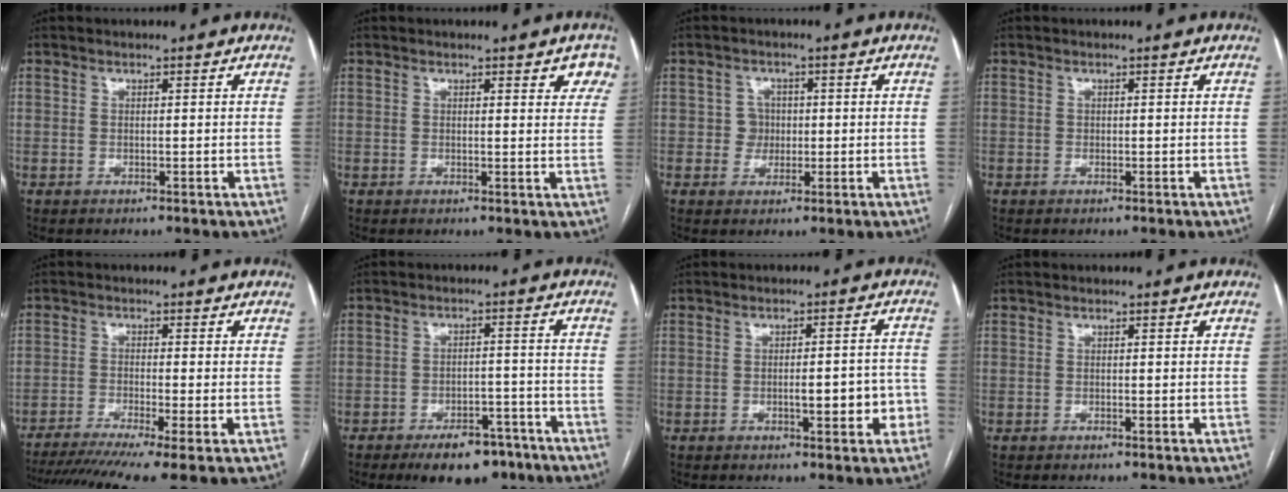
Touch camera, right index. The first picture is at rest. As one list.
[{"total": 4.1, "force": [2.3, 1.4, 3.0], "torque": [-0.020, -0.001, 0.019]}, {"total": 2.6, "force": [0.0, 2.6, 0.4], "torque": [0.003, 0.008, 0.000]}, {"total": 0.0}, {"total": 11.8, "force": [-8.6, 0.0, 8.1], "torque": [-0.130, -0.021, -0.138]}, {"total": 8.9, "force": [-6.4, 4.0, 4.7], "torque": [-0.059, 0.007, -0.094]}, {"total": 5.8, "force": [-1.9, 1.4, 5.3], "torque": [-0.069, 0.013, -0.019]}, {"total": 0.0}]